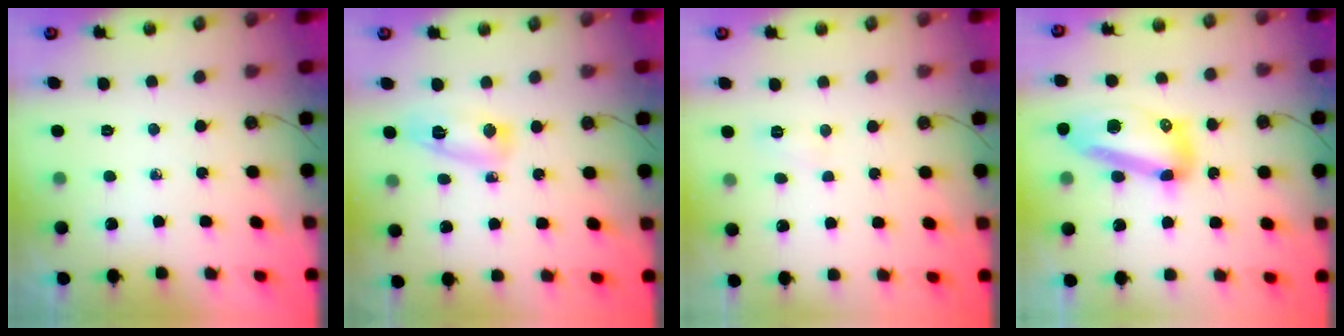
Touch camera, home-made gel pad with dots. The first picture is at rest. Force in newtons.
{"total": 6.7, "press": 6.6, "slide": 0.9}
{"total": 5.9, "press": 5.9, "slide": 0.6}
{"total": 14.7, "press": 14.6, "slide": 1.6}